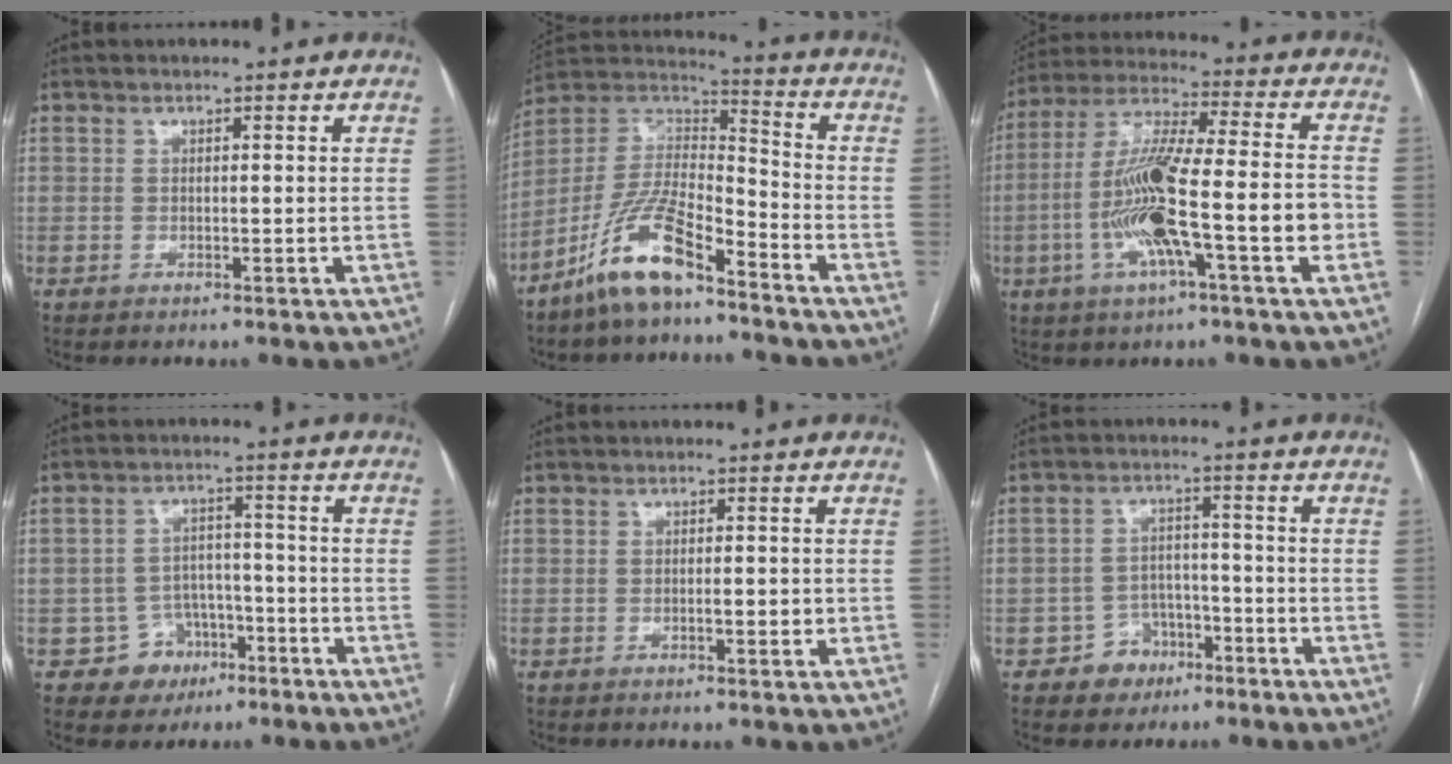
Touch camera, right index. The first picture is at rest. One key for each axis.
{"total": 13.5, "fx": -9.3, "fy": 3.6, "fz": 9.1, "tx": -0.193, "ty": 0.013, "tz": -0.177}
{"total": 16.9, "fx": -4.2, "fy": 1.6, "fz": 16.3, "tx": -0.307, "ty": 0.006, "tz": -0.073}
{"total": 6.2, "fx": -3.2, "fy": 5.3, "fz": 0.5, "tx": 0.006, "ty": 0.014, "tz": -0.042}
{"total": 1.9, "fx": -0.4, "fy": 0.6, "fz": 1.8, "tx": -0.031, "ty": 0.000, "tz": -0.004}
{"total": 5.4, "fx": -3.1, "fy": 4.3, "fz": 0.9, "tx": -0.006, "ty": 0.015, "tz": -0.045}